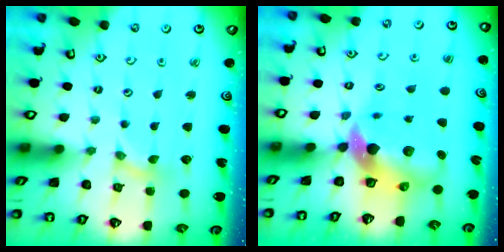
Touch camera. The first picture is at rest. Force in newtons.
{"total": 8.6, "press": 8.5, "slide": 1.4}